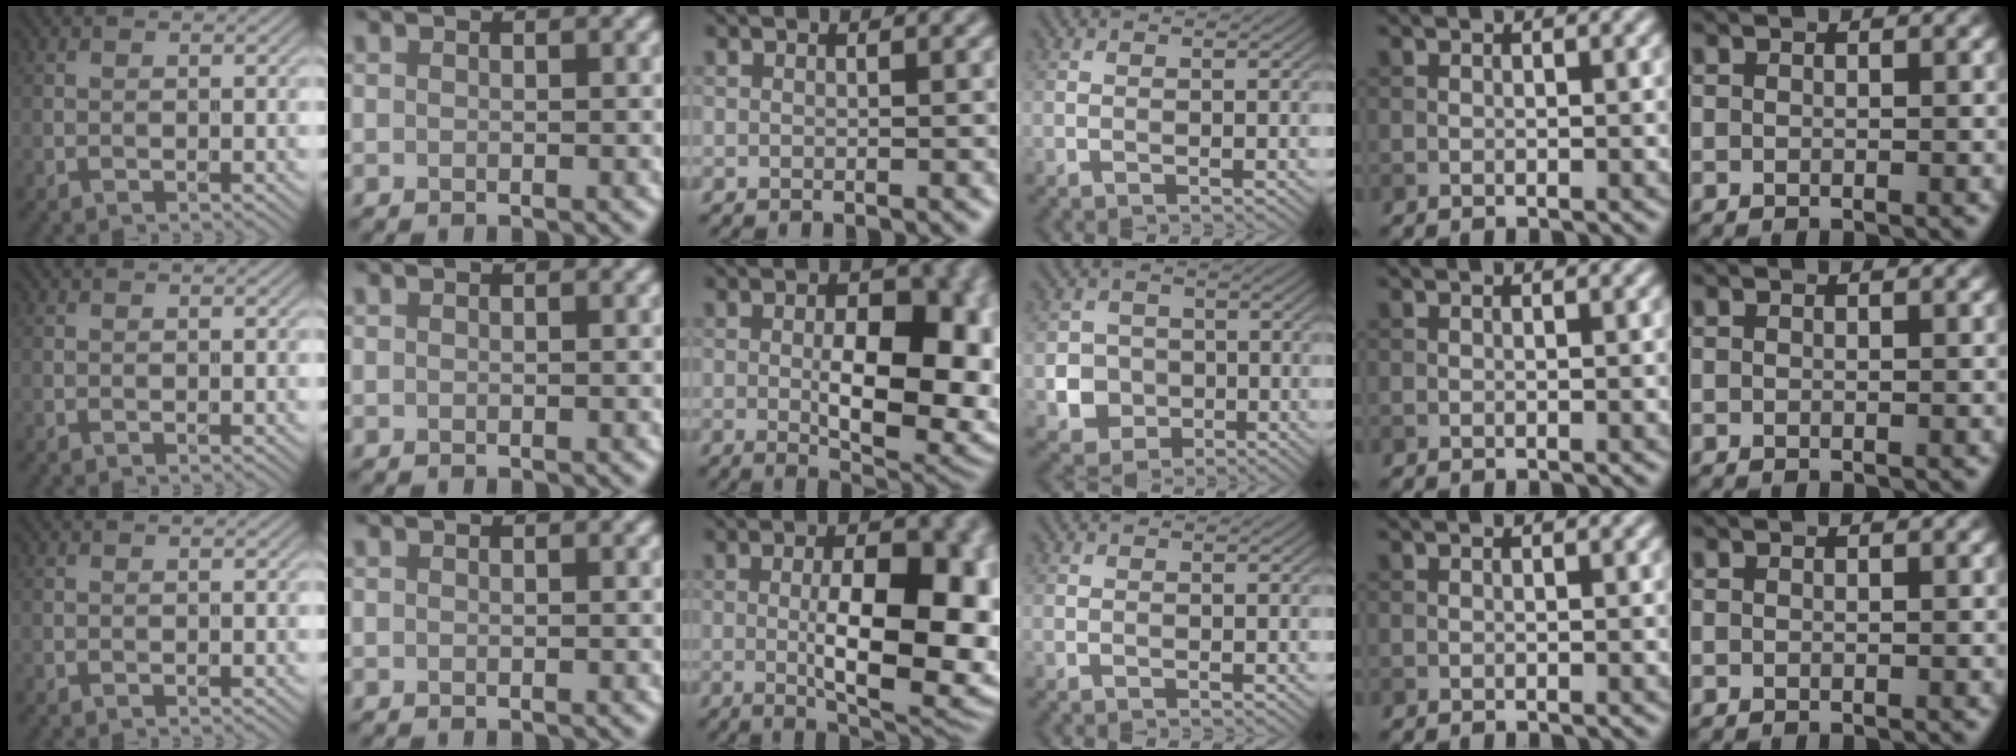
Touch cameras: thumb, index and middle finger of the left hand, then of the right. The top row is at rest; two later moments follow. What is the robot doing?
{"motion": "unscrew", "object": "dispenser bottle"}